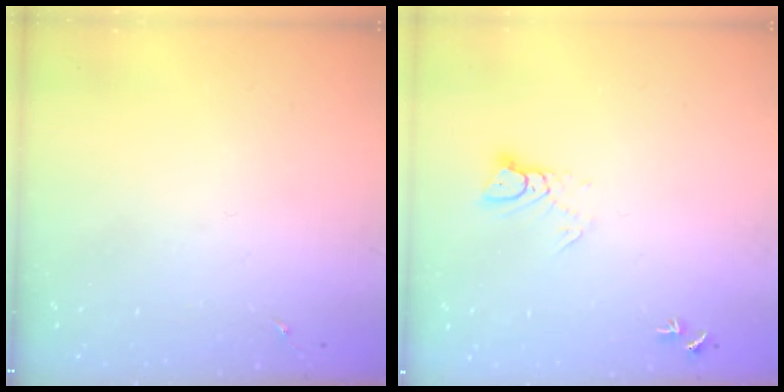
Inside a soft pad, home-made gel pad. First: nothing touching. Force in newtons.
{"total": 4.6, "press": 4.5, "slide": 0.5}